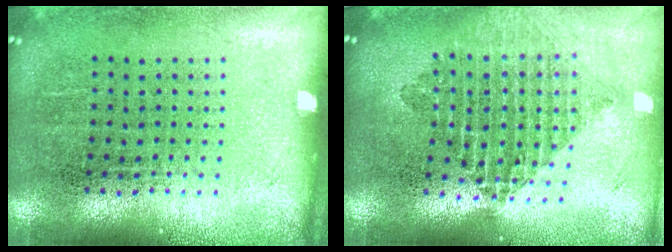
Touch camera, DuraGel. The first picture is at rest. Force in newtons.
{"total": 2.1, "press": 1.7, "slide": 1.2}